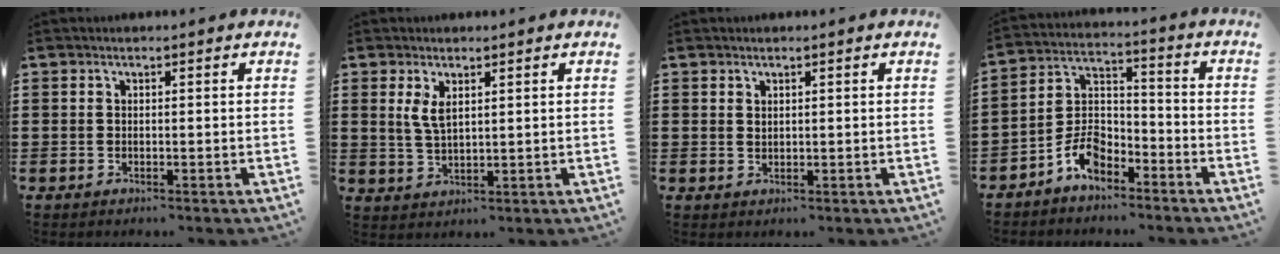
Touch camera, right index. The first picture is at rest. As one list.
[{"total": 3.3, "force": [1.4, 1.3, 2.7], "torque": [-0.058, 0.004, 0.024]}, {"total": 0.7, "force": [0.6, 0.3, 0.2], "torque": [-0.005, 0.001, 0.012]}, {"total": 6.4, "force": [-4.7, 3.5, 2.7], "torque": [-0.067, 0.016, -0.095]}]